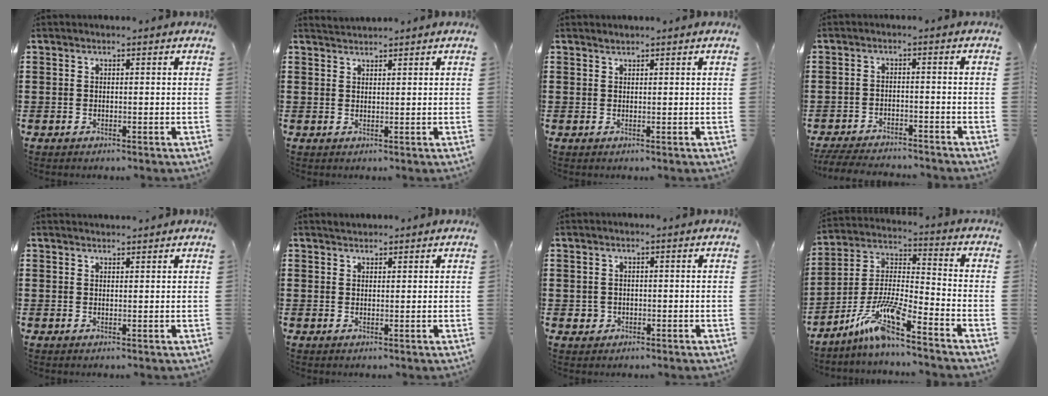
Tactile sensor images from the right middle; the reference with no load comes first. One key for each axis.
{"total": 1.5, "fx": 1.5, "fy": 0.2, "fz": 0.0, "tx": -0.003, "ty": 0.004, "tz": 0.029}
{"total": 0.6, "fx": 0.6, "fy": 0.2, "fz": 0.0, "tx": -0.002, "ty": -0.001, "tz": 0.012}
{"total": 4.2, "fx": -4.1, "fy": 0.5, "fz": 0.8, "tx": -0.020, "ty": 0.000, "tz": -0.084}
{"total": 1.1, "fx": 1.1, "fy": 0.1, "fz": 0.0, "tx": 0.007, "ty": -0.003, "tz": 0.019}
{"total": 1.2, "fx": 1.1, "fy": 0.5, "fz": -0.1, "tx": 0.008, "ty": 0.000, "tz": 0.019}
{"total": 1.1, "fx": -0.2, "fy": 1.1, "fz": 0.3, "tx": -0.008, "ty": 0.006, "tz": -0.007}
{"total": 10.2, "fx": -7.7, "fy": 1.0, "fz": 6.6, "tx": -0.149, "ty": -0.006, "tz": -0.155}